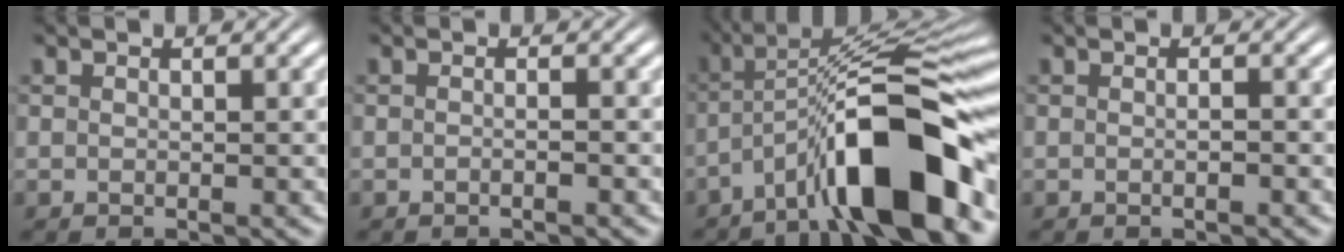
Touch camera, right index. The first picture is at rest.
{"total": 0.8, "force": [-0.7, -0.1, 0.5], "torque": [-0.008, 0.003, -0.016]}
{"total": 11.8, "force": [-2.7, 4.2, 10.7], "torque": [-0.160, -0.006, -0.037]}
{"total": 0.7, "force": [-0.4, 0.1, 0.6], "torque": [-0.007, 0.003, -0.011]}